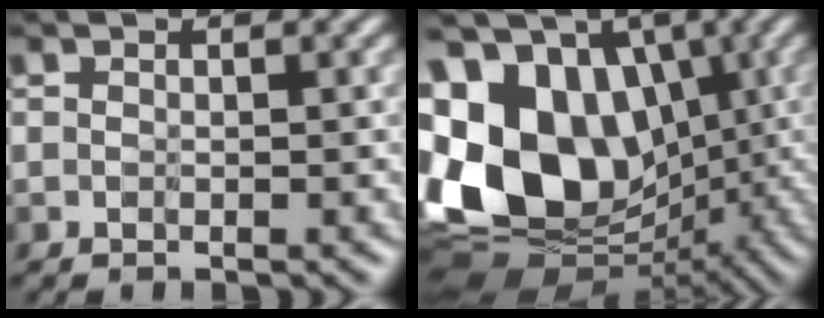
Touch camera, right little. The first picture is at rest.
{"total": 15.2, "force": [1.0, 11.3, 10.1], "torque": [-0.217, -0.006, 0.037]}